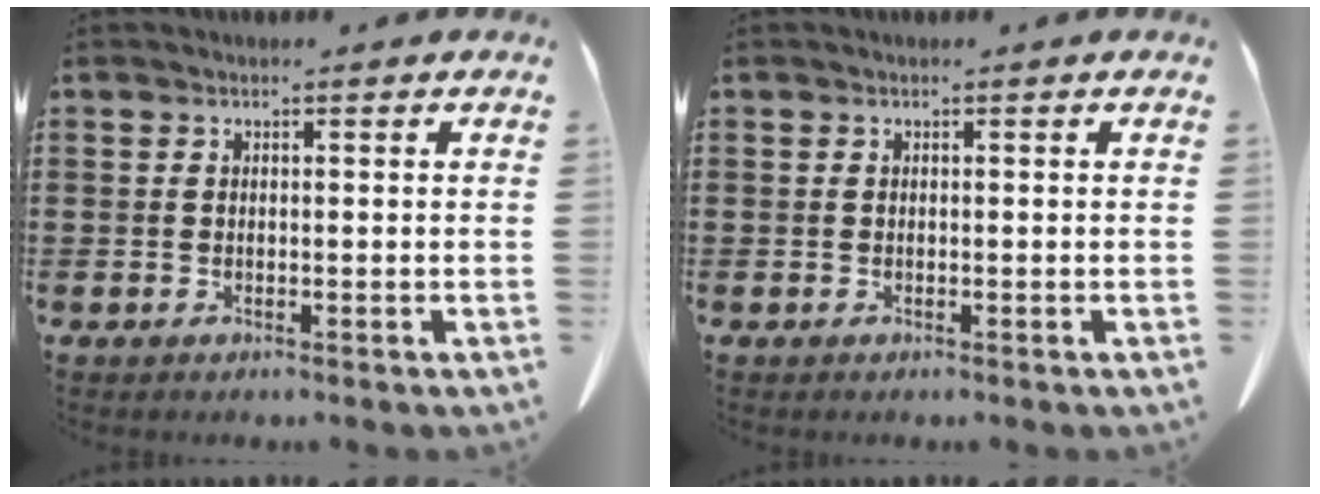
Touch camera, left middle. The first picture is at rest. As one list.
[{"total": 0.0}]